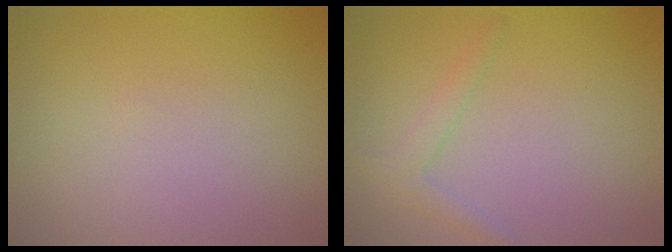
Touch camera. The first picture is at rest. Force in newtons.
{"total": 1.8, "press": 1.8, "slide": 0.1}